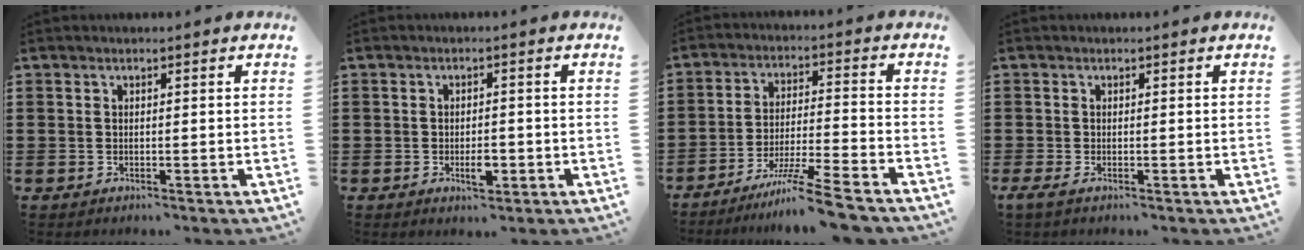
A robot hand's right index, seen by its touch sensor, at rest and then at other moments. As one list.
[{"total": 3.2, "force": [-1.1, 1.3, 2.7], "torque": [-0.048, 0.001, -0.018]}, {"total": 8.6, "force": [-7.2, -0.9, 4.6], "torque": [-0.083, -0.003, -0.140]}, {"total": 0.7, "force": [-0.1, 0.1, 0.7], "torque": [-0.015, -0.001, -0.002]}]